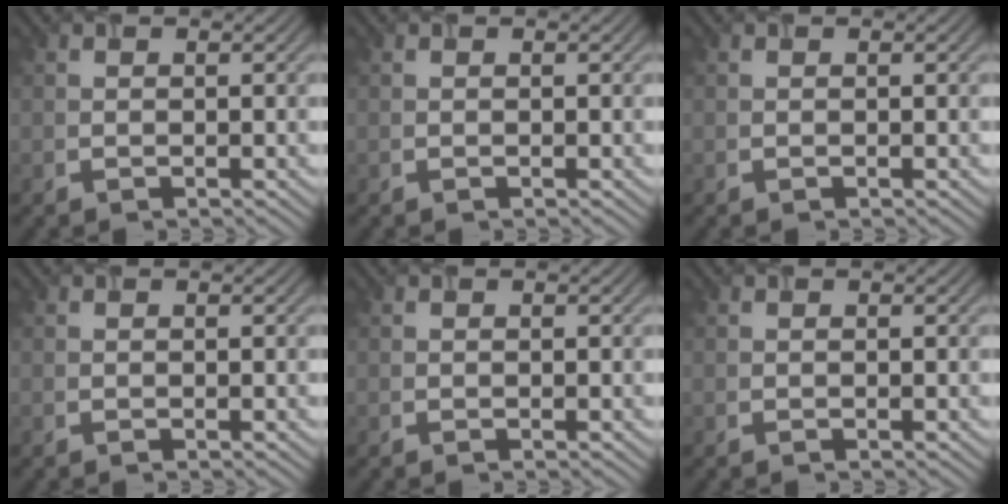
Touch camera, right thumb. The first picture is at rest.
{"total": 0.0}
{"total": 0.0}
{"total": 0.0}
{"total": 0.0}
{"total": 0.0}